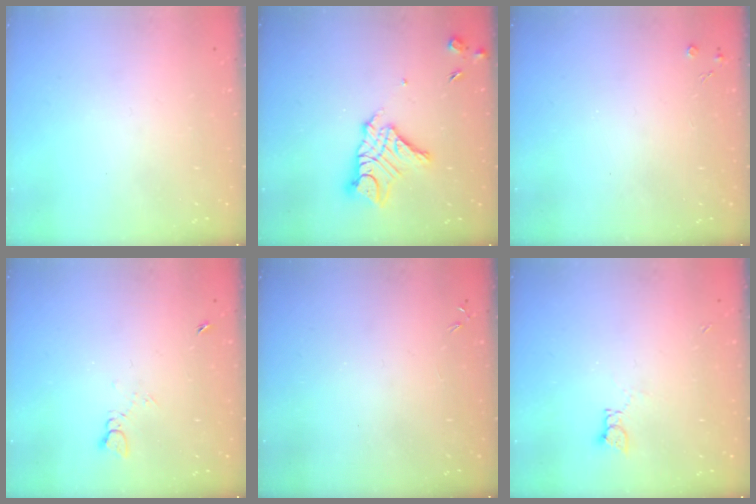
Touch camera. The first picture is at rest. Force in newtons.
{"total": 12.5, "press": 12.5, "slide": 1.1}
{"total": 2.5, "press": 2.5, "slide": 0.5}
{"total": 3.0, "press": 3.0, "slide": 0.5}
{"total": 0.0}
{"total": 1.8, "press": 1.7, "slide": 0.3}